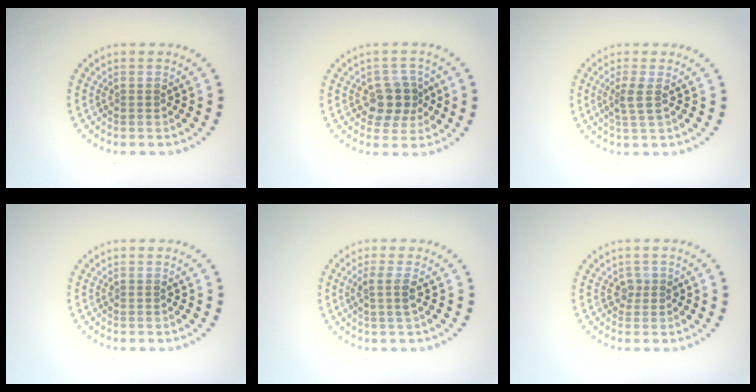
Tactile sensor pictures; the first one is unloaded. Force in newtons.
{"total": 3.6, "press": 3.3, "slide": 1.3}
{"total": 1.7, "press": 1.4, "slide": 1.1}
{"total": 0.0}
{"total": 1.8, "press": 1.5, "slide": 1.1}
{"total": 1.1, "press": 0.9, "slide": 0.7}